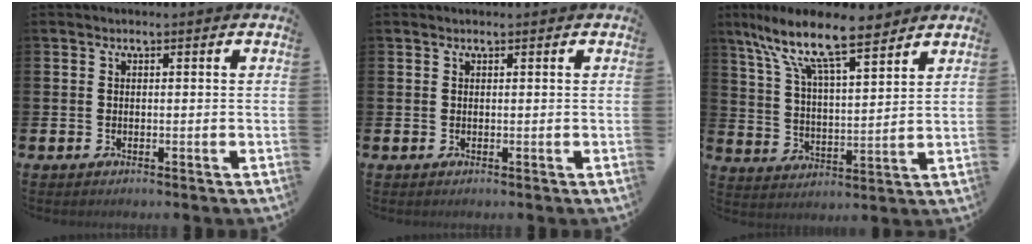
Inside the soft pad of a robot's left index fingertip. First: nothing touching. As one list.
[{"total": 0.0}, {"total": 11.1, "force": [9.0, 2.5, 6.1], "torque": [-0.144, -0.042, 0.156]}]